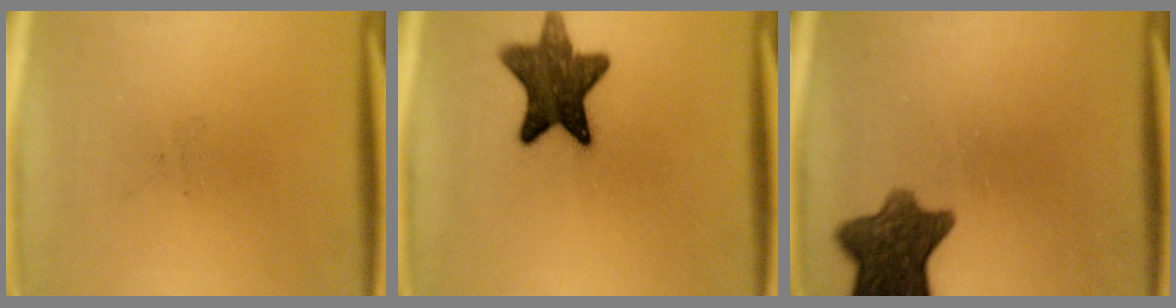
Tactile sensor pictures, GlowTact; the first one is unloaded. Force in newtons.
{"total": 11.5}
{"total": 9.5}